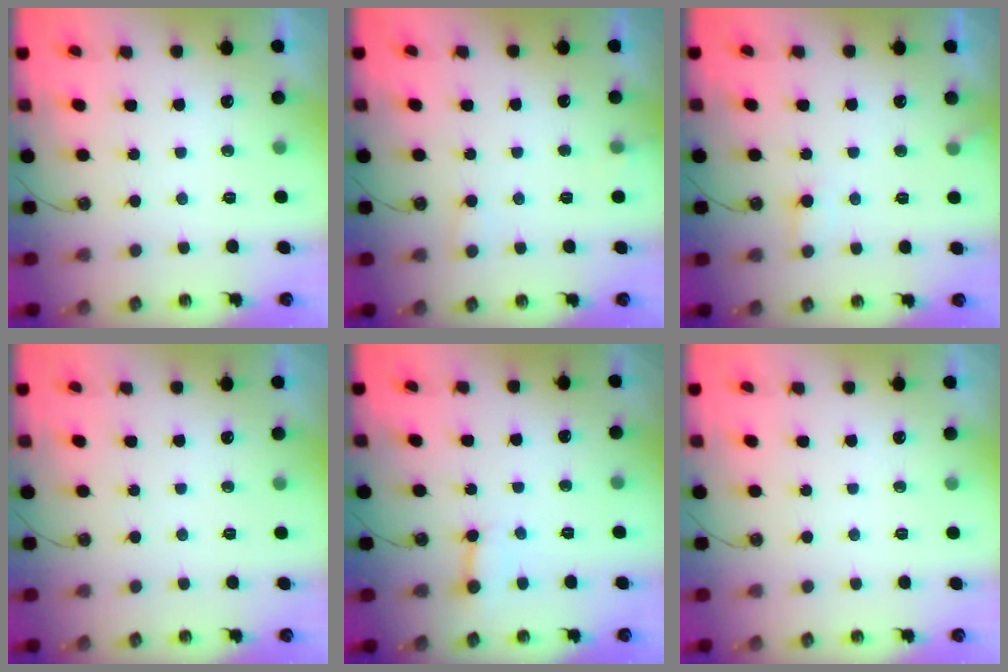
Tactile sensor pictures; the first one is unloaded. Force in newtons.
{"total": 6.3, "press": 6.3, "slide": 0.4}
{"total": 5.4, "press": 5.4, "slide": 0.5}
{"total": 0.0}
{"total": 2.8, "press": 2.7, "slide": 0.4}
{"total": 0.0}